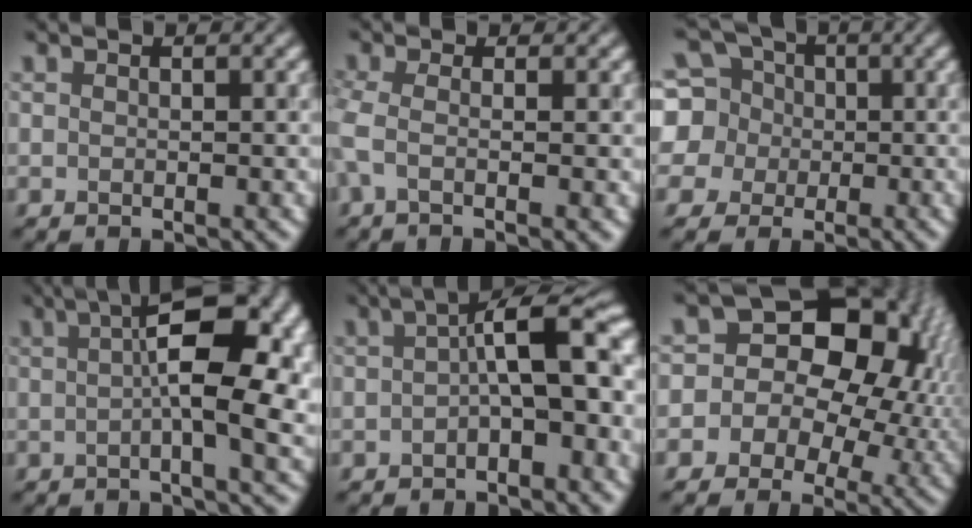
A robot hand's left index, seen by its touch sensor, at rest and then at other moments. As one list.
[{"total": 2.9, "force": [-0.6, 0.8, 2.7], "torque": [-0.051, -0.011, -0.020]}, {"total": 8.2, "force": [1.3, 7.7, 2.4], "torque": [-0.075, 0.027, -0.004]}, {"total": 9.6, "force": [1.3, 2.3, 9.2], "torque": [-0.119, 0.014, 0.013]}, {"total": 5.8, "force": [-0.4, 1.7, 5.5], "torque": [-0.072, 0.017, -0.016]}, {"total": 15.1, "force": [2.2, 11.8, 9.1], "torque": [-0.124, 0.027, 0.010]}]